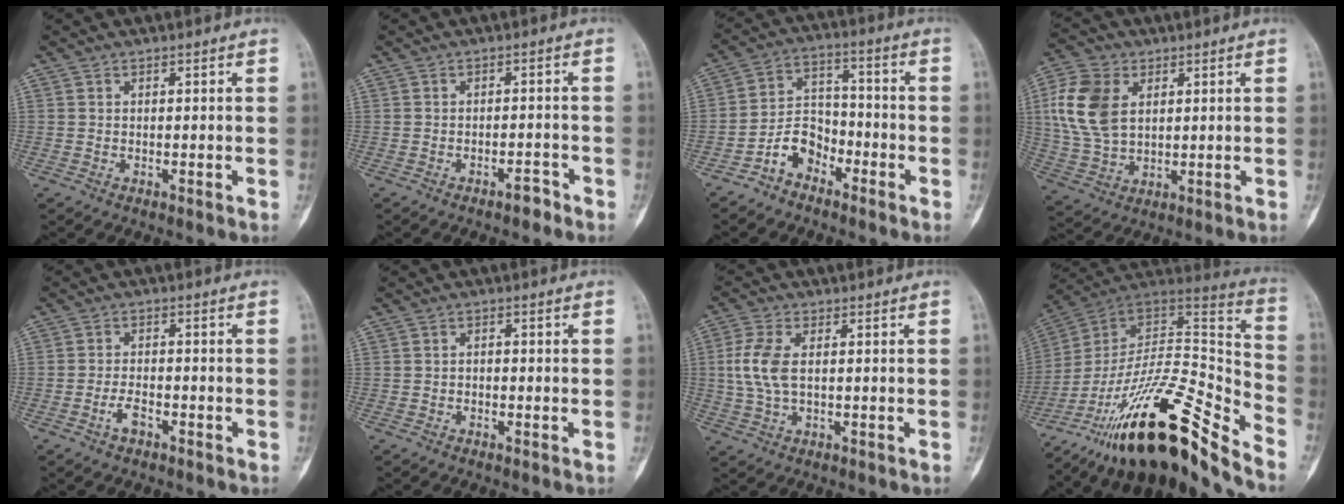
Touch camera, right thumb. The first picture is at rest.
{"total": 2.0, "force": [-1.7, 0.6, 0.8], "torque": [-0.013, 0.017, -0.028]}
{"total": 7.4, "force": [-4.8, 4.9, 2.8], "torque": [-0.036, 0.056, -0.099]}
{"total": 12.4, "force": [3.2, 8.3, 8.6], "torque": [-0.172, -0.001, 0.064]}
{"total": 2.7, "force": [-1.8, 1.3, 1.6], "torque": [-0.036, 0.016, -0.036]}
{"total": 0.9, "force": [-0.4, 0.7, 0.5], "torque": [-0.004, 0.004, -0.011]}
{"total": 6.8, "force": [0.5, 3.5, 5.8], "torque": [-0.143, 0.008, 0.008]}
{"total": 27.3, "force": [-19.9, 6.0, 17.7], "torque": [-0.247, 0.103, -0.334]}